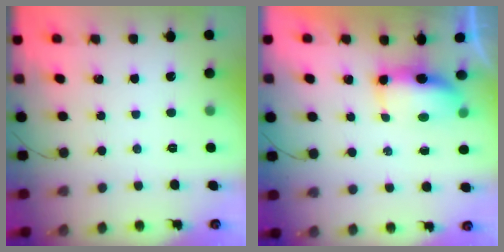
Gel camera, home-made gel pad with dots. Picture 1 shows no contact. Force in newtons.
{"total": 7.9, "press": 7.3, "slide": 3.1}